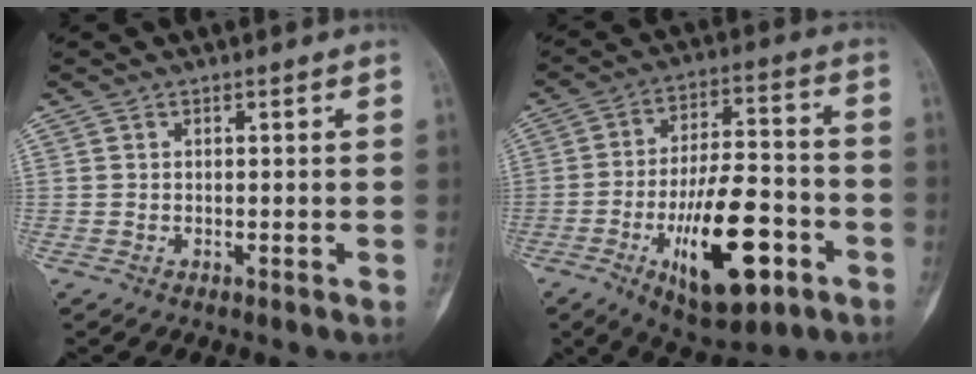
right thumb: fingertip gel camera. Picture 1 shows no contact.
{"total": 19.5, "force": [-7.5, 8.0, 16.2], "torque": [-0.254, 0.033, -0.109]}